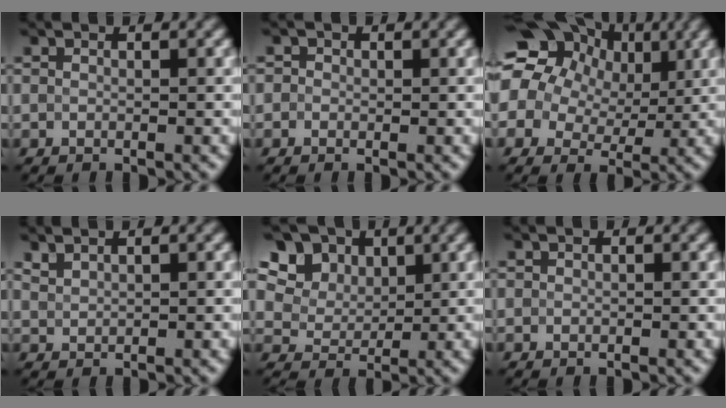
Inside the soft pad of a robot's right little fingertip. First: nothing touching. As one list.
[{"total": 0.8, "force": [0.1, 0.8, 0.2], "torque": [0.002, -0.005, -0.004]}, {"total": 16.1, "force": [6.8, 12.5, 7.6], "torque": [-0.174, 0.037, 0.105]}, {"total": 1.1, "force": [1.0, 0.2, 0.2], "torque": [-0.007, 0.002, 0.028]}, {"total": 12.9, "force": [6.8, 9.2, 6.0], "torque": [-0.149, 0.031, 0.115]}, {"total": 0.0}]